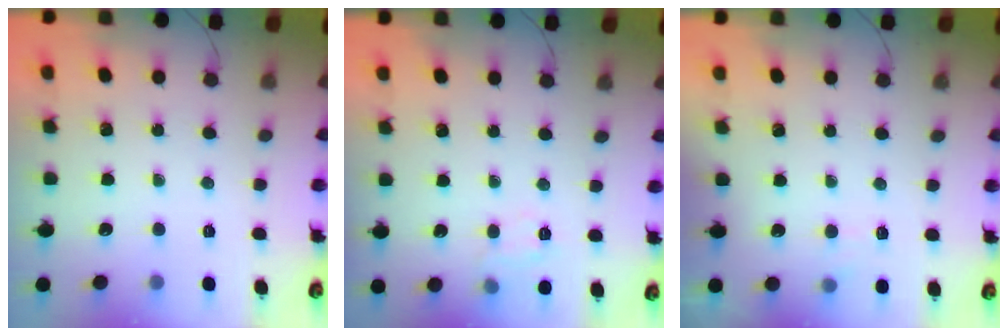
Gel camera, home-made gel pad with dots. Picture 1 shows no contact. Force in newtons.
{"total": 7.4, "press": 7.3, "slide": 1.1}
{"total": 6.9, "press": 6.7, "slide": 1.6}